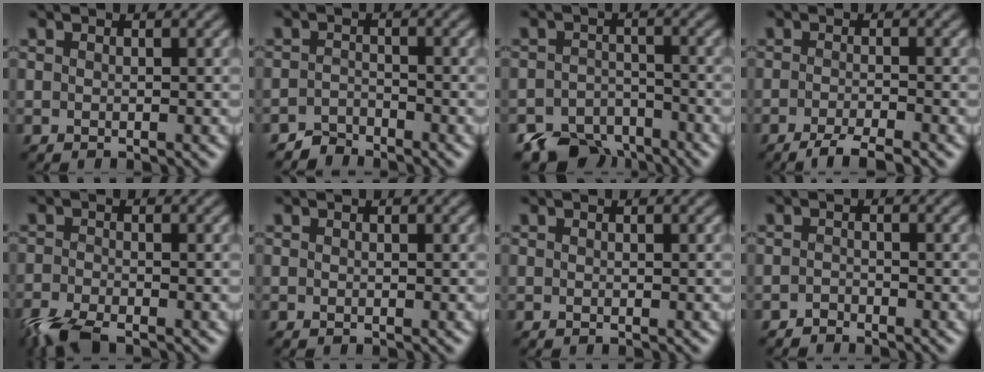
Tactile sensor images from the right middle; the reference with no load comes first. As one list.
[{"total": 1.9, "force": [-1.9, 0.2, -0.1], "torque": [0.001, 0.011, -0.037]}, {"total": 5.4, "force": [-4.4, 2.8, 1.3], "torque": [-0.017, -0.007, -0.079]}, {"total": 3.2, "force": [-2.5, 0.3, 2.0], "torque": [-0.042, 0.000, -0.047]}, {"total": 4.7, "force": [-3.6, 1.4, 2.7], "torque": [-0.062, -0.010, -0.080]}, {"total": 0.0}, {"total": 0.0}, {"total": 0.9, "force": [-0.9, 0.1, -0.1], "torque": [0.001, 0.005, -0.017]}]